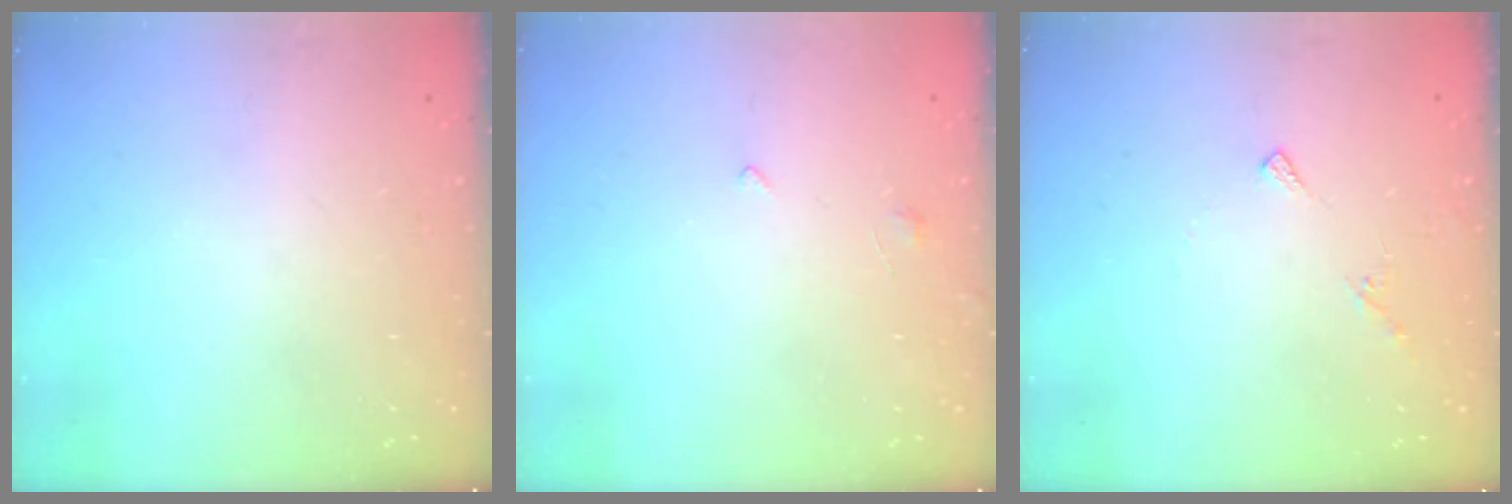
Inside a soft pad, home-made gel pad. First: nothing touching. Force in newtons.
{"total": 0.9, "press": 0.8, "slide": 0.4}
{"total": 4.7, "press": 4.7, "slide": 0.6}